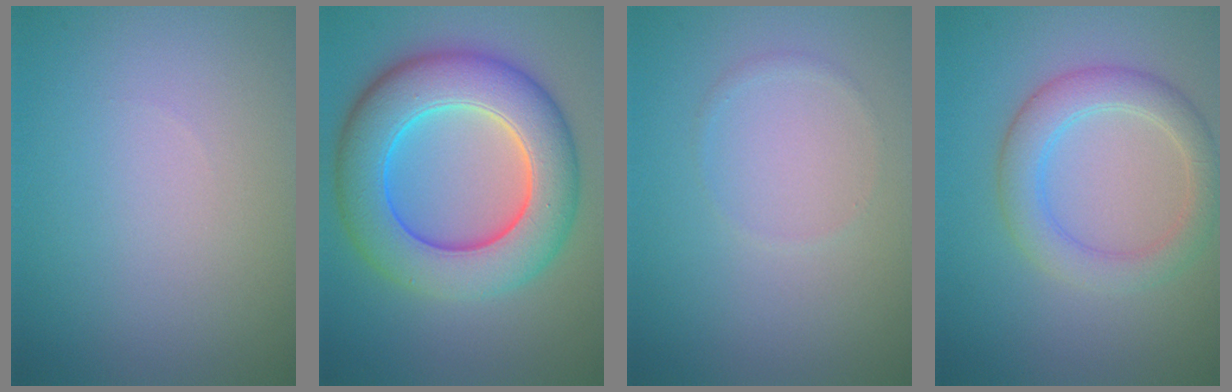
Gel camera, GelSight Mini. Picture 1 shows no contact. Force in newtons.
{"total": 10.3, "press": 10.3, "slide": 0.3}
{"total": 0.6, "press": 0.6, "slide": 0.1}
{"total": 4.0, "press": 4.0, "slide": 0.1}